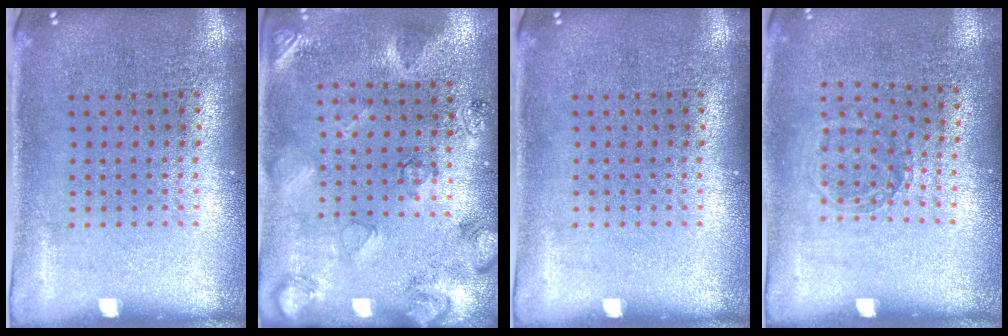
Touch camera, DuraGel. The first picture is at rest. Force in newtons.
{"total": 2.6, "press": 1.7, "slide": 1.9}
{"total": 0.0}
{"total": 0.9, "press": 0.8, "slide": 0.5}